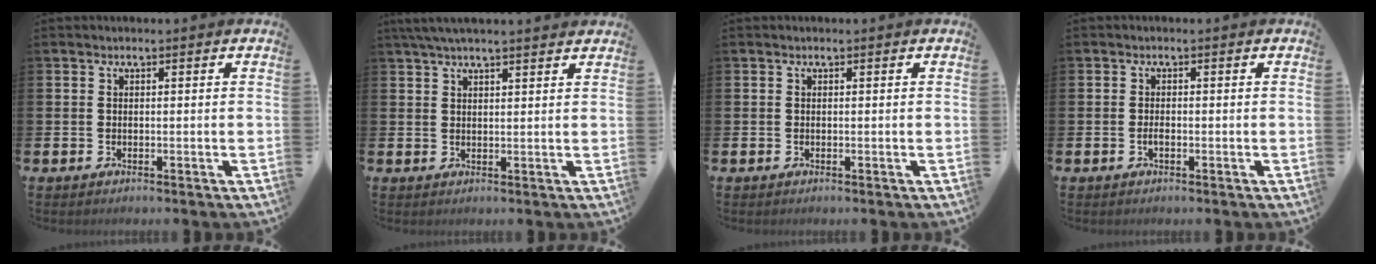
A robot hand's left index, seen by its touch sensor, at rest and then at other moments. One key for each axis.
{"total": 3.7, "fx": 3.2, "fy": 0.2, "fz": 1.7, "tx": -0.040, "ty": -0.003, "tz": 0.060}
{"total": 0.0}
{"total": 1.1, "fx": -0.5, "fy": 0.4, "fz": 0.9, "tx": -0.023, "ty": 0.002, "tz": -0.008}